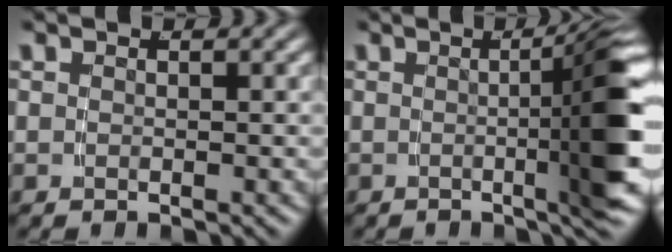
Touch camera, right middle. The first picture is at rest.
{"total": 8.2, "force": [-0.2, 1.2, 8.1], "torque": [-0.088, 0.016, -0.012]}